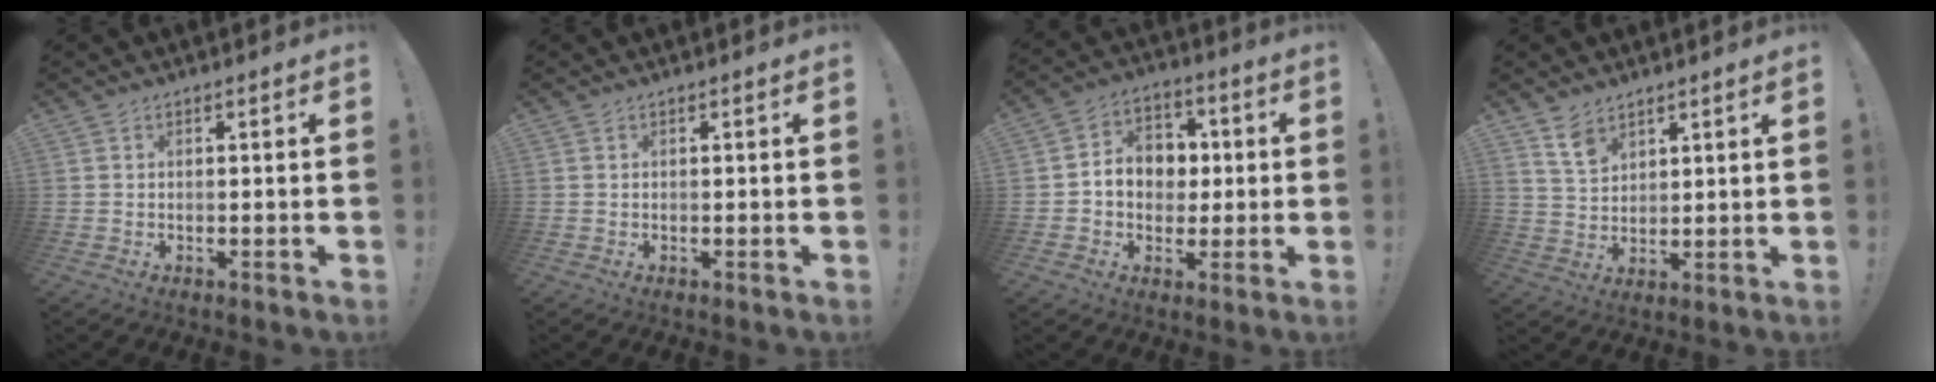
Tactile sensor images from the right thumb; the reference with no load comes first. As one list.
[{"total": 0.0}, {"total": 10.5, "force": [0.3, 9.2, 5.0], "torque": [-0.068, 0.013, 0.016]}, {"total": 7.1, "force": [5.2, 4.1, 2.8], "torque": [-0.051, -0.026, 0.099]}]